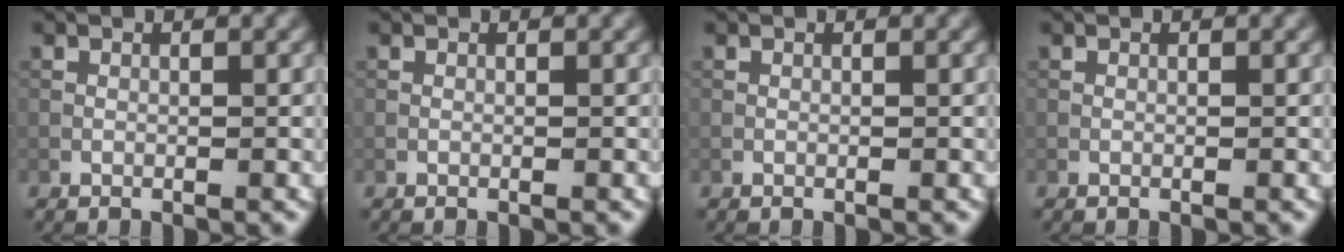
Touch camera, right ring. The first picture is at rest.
{"total": 0.0}
{"total": 0.0}
{"total": 0.0}